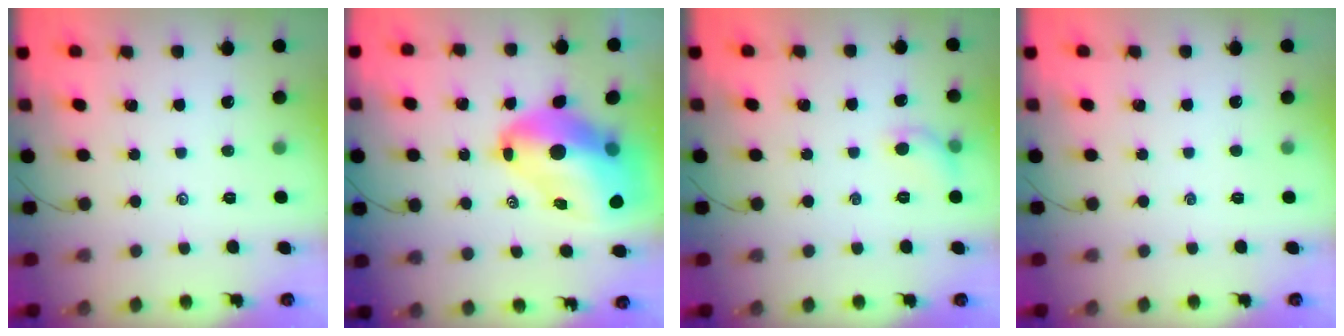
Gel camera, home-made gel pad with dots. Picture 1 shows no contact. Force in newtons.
{"total": 17.4, "press": 16.8, "slide": 4.7}
{"total": 5.6, "press": 5.4, "slide": 1.5}
{"total": 0.0}